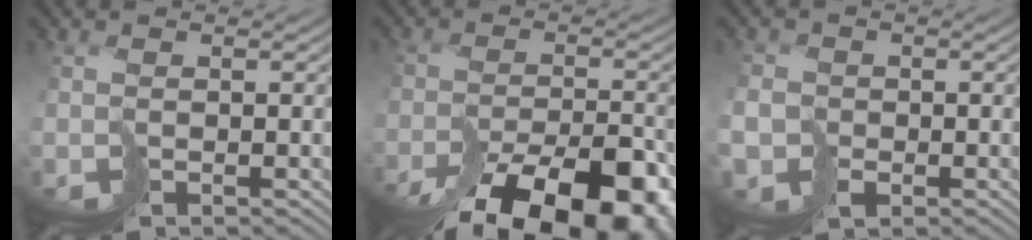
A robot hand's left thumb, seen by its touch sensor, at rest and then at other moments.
{"total": 14.2, "force": [-10.5, 5.1, 8.2], "torque": [-0.112, -0.025, -0.130]}
{"total": 4.3, "force": [-1.7, 3.7, 1.5], "torque": [-0.038, -0.012, -0.044]}